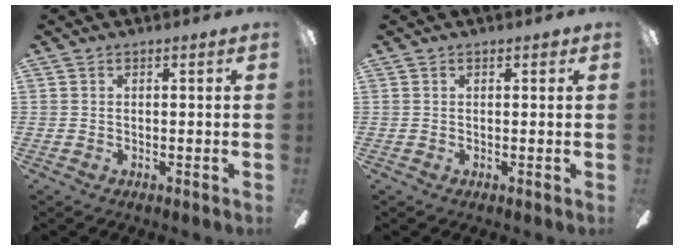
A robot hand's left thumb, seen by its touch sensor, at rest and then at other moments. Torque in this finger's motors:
{"motor_torque": [0.31, 0.16, 0.53, -0.06, 0.00]}